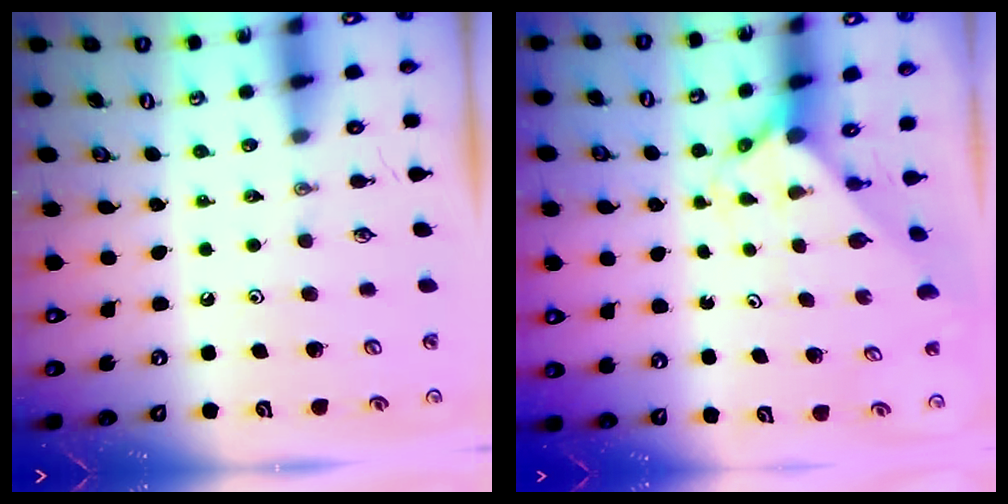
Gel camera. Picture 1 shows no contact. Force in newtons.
{"total": 1.6, "press": 1.6, "slide": 0.1}